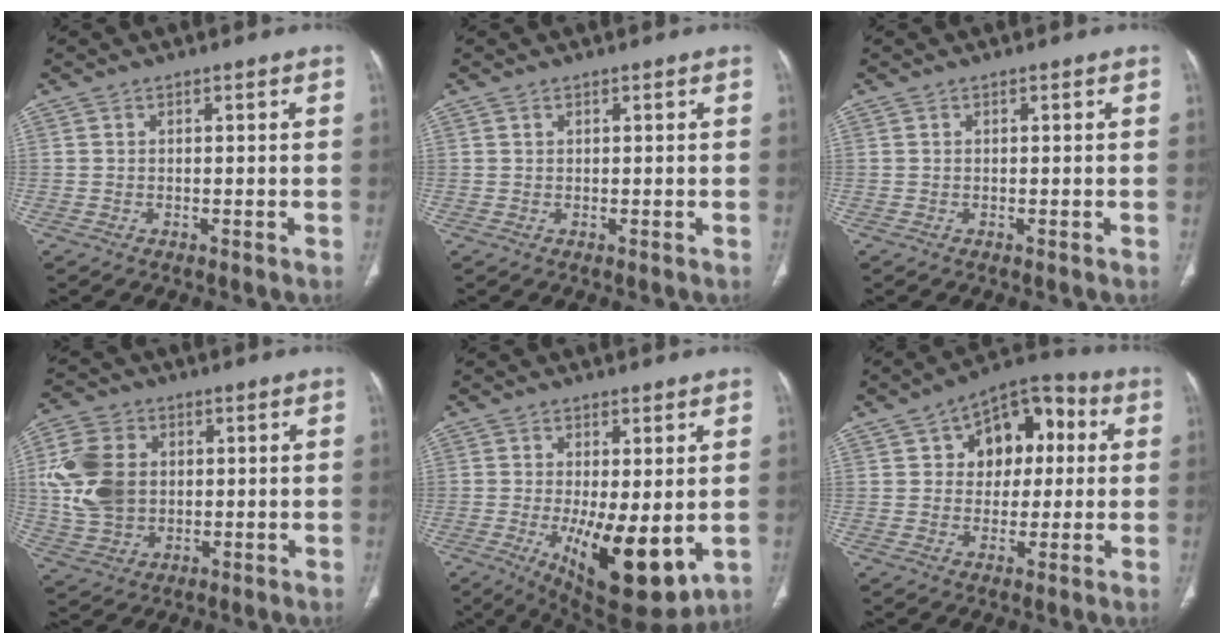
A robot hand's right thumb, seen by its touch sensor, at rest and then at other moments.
{"total": 0.0}
{"total": 0.0}
{"total": 13.2, "force": [1.7, 10.0, 8.5], "torque": [-0.157, 0.002, 0.036]}
{"total": 13.9, "force": [-3.2, 5.2, 12.5], "torque": [-0.183, -0.028, -0.029]}
{"total": 13.1, "force": [3.0, 9.0, 9.1], "torque": [-0.078, 0.021, 0.037]}